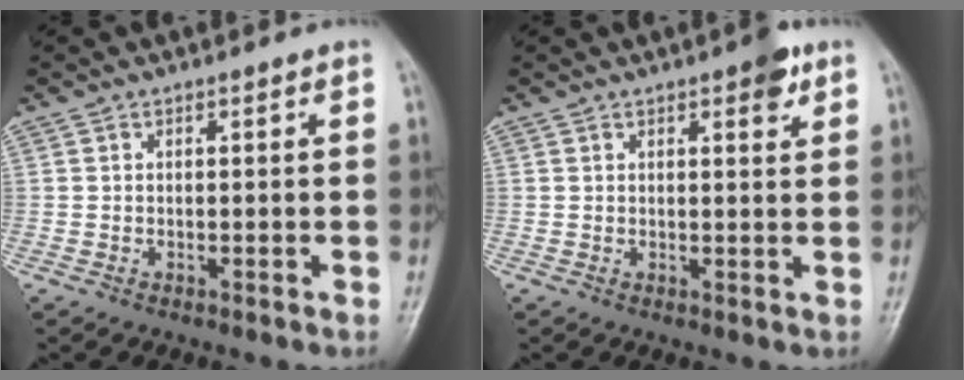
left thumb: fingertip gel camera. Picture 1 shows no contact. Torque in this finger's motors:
{"motor_torque": [0.85, 0.11, 0.45, -0.05, 0.05]}